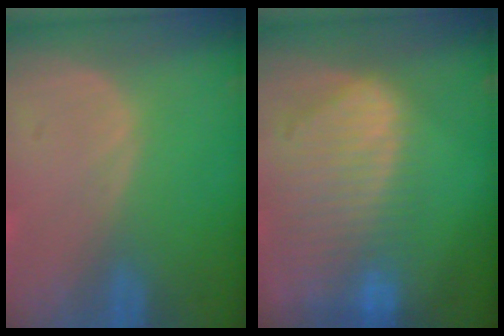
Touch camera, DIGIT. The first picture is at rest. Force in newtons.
{"total": 10.4, "press": 8.9, "slide": 5.4}